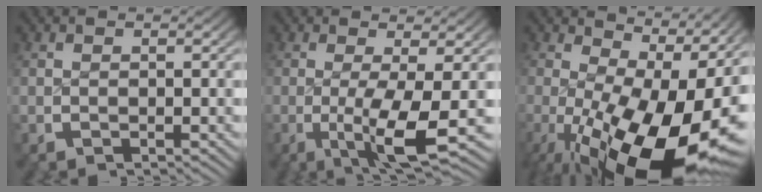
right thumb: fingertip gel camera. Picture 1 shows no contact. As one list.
[{"total": 6.5, "force": [-0.9, 2.0, 6.1], "torque": [-0.117, -0.021, -0.012]}, {"total": 16.1, "force": [-2.8, 9.0, 13.1], "torque": [-0.219, -0.071, -0.002]}]